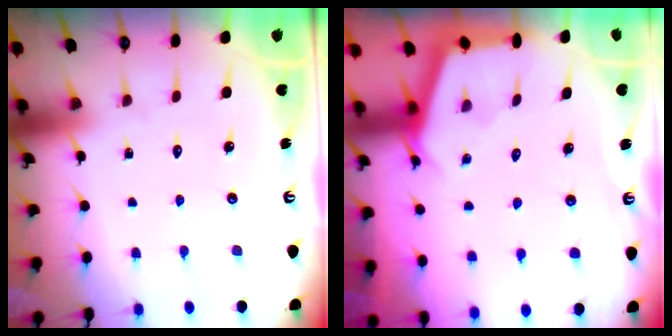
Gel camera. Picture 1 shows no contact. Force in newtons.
{"total": 2.8, "press": 2.7, "slide": 0.3}